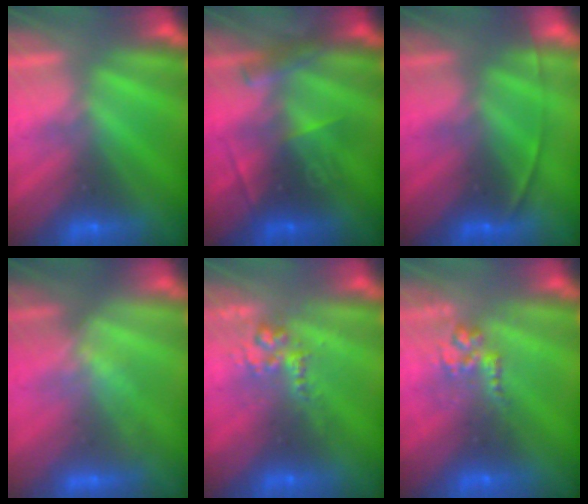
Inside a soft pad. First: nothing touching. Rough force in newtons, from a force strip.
{"total": 2.9}
{"total": 1.8}
{"total": 1.7}
{"total": 2.8}
{"total": 2.8}